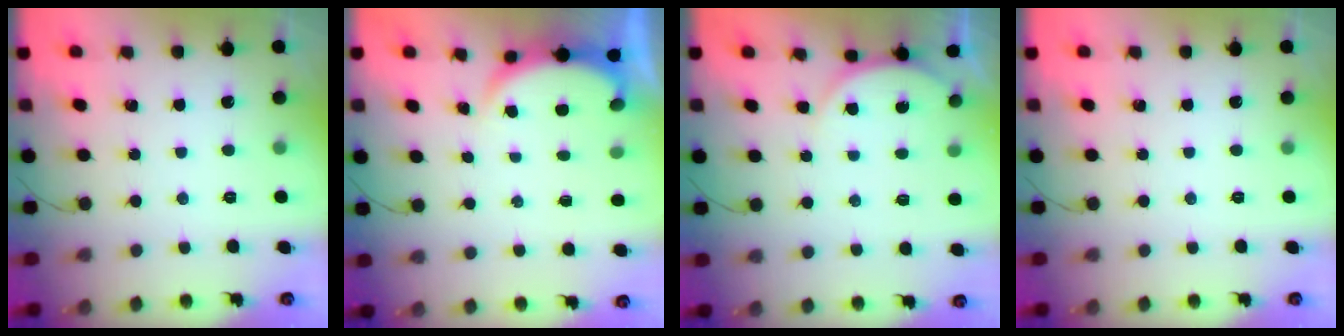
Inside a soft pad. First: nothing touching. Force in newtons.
{"total": 2.8, "press": 2.7, "slide": 0.6}
{"total": 4.0, "press": 4.0, "slide": 0.5}
{"total": 0.0}